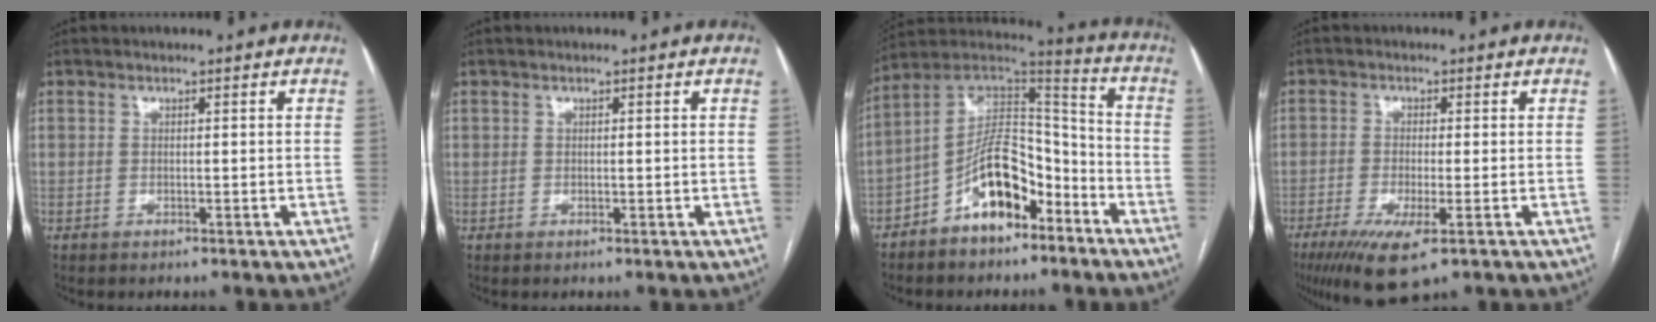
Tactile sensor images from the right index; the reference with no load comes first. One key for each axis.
{"total": 0.0}
{"total": 13.0, "fx": -6.9, "fy": 6.1, "fz": 9.1, "tx": -0.162, "ty": 0.035, "tz": -0.117}
{"total": 8.0, "fx": -4.2, "fy": 1.2, "fz": 6.6, "tx": -0.120, "ty": -0.023, "tz": -0.068}